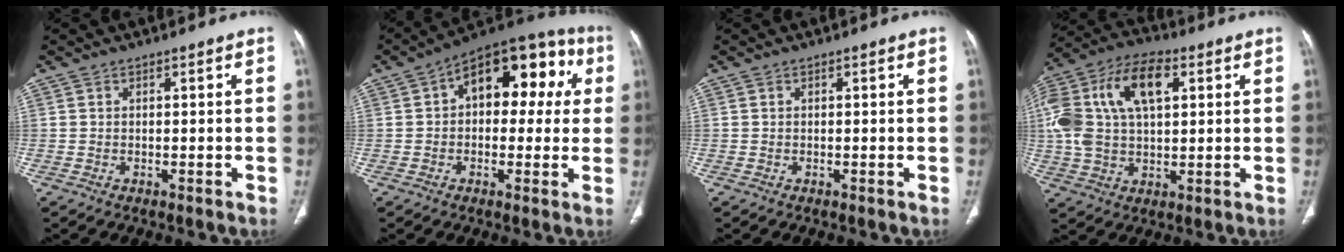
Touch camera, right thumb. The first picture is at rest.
{"total": 17.1, "force": [3.8, 10.0, 13.4], "torque": [-0.126, 0.043, 0.042]}
{"total": 0.0}
{"total": 20.0, "force": [5.3, 11.2, 15.7], "torque": [-0.322, 0.024, 0.089]}